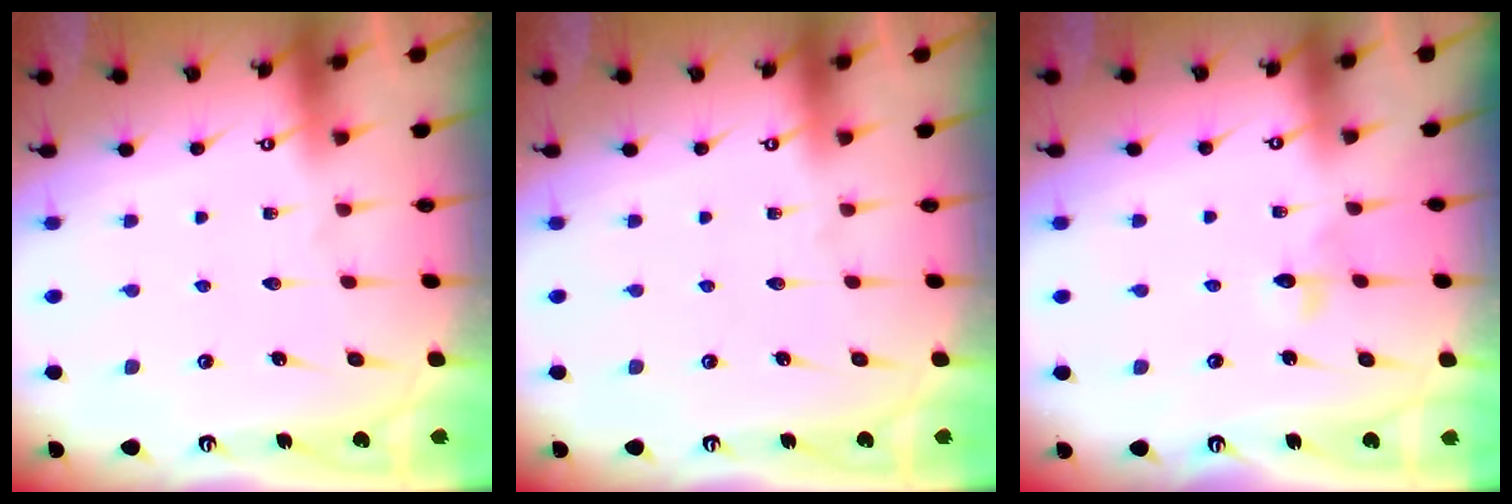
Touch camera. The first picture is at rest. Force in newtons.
{"total": 0.0}
{"total": 3.2, "press": 3.1, "slide": 0.7}